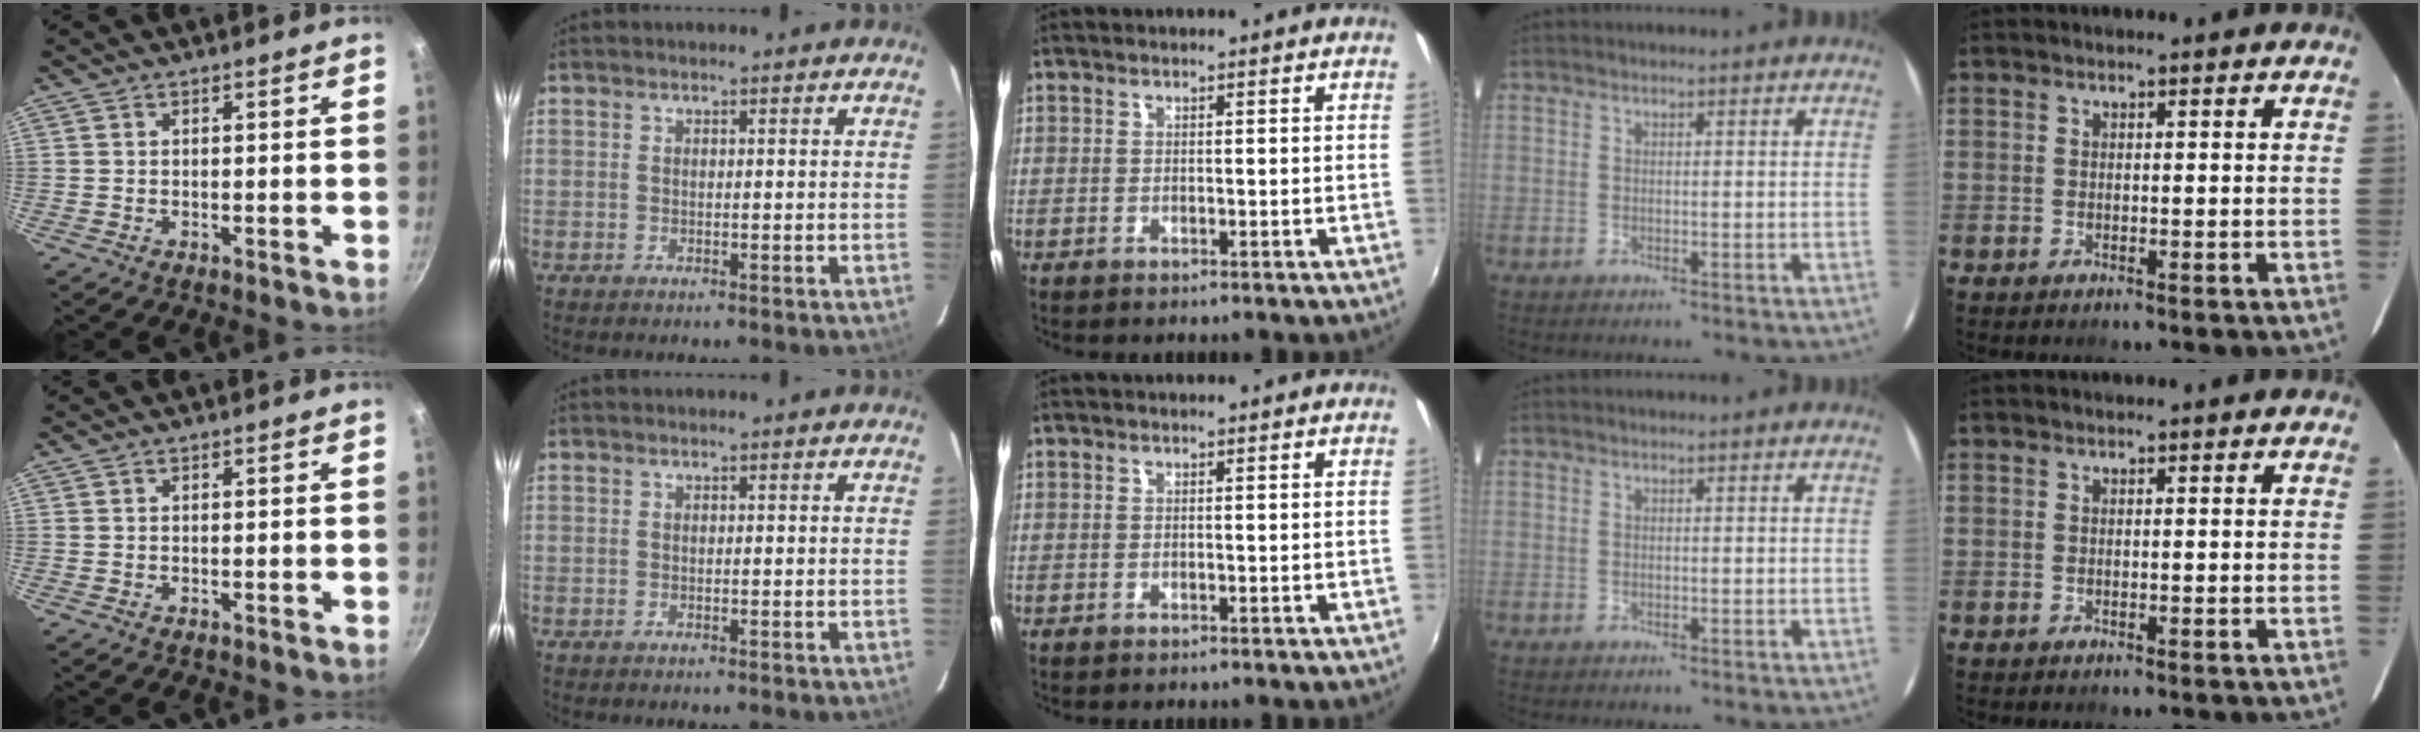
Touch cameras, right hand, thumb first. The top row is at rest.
{}